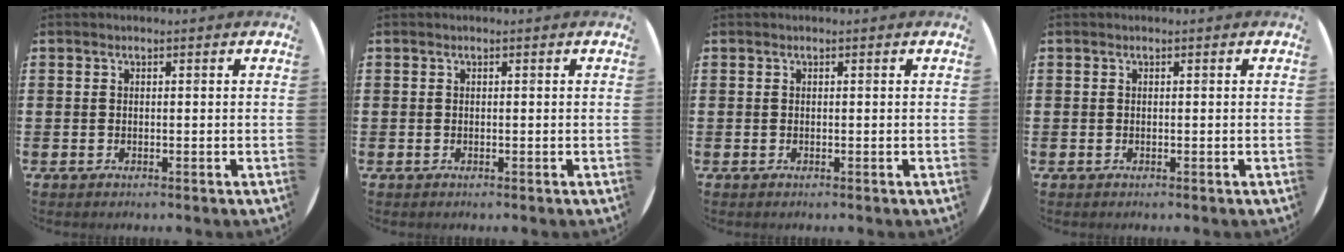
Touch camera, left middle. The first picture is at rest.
{"total": 0.0}
{"total": 0.0}
{"total": 0.0}